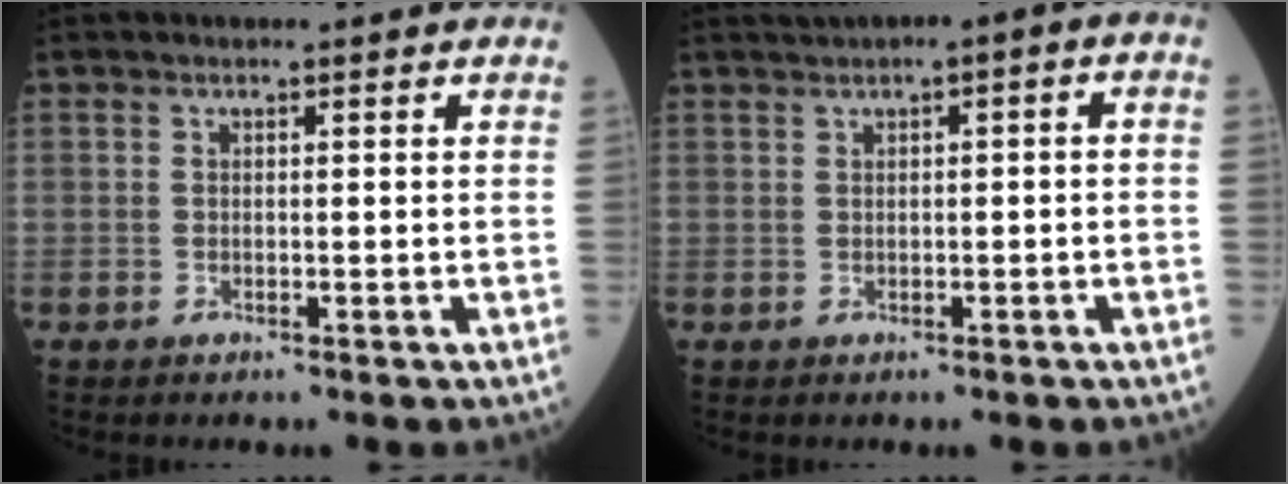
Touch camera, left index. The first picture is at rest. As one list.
[{"total": 3.4, "force": [0.8, 0.8, 3.2], "torque": [-0.048, 0.022, 0.011]}]